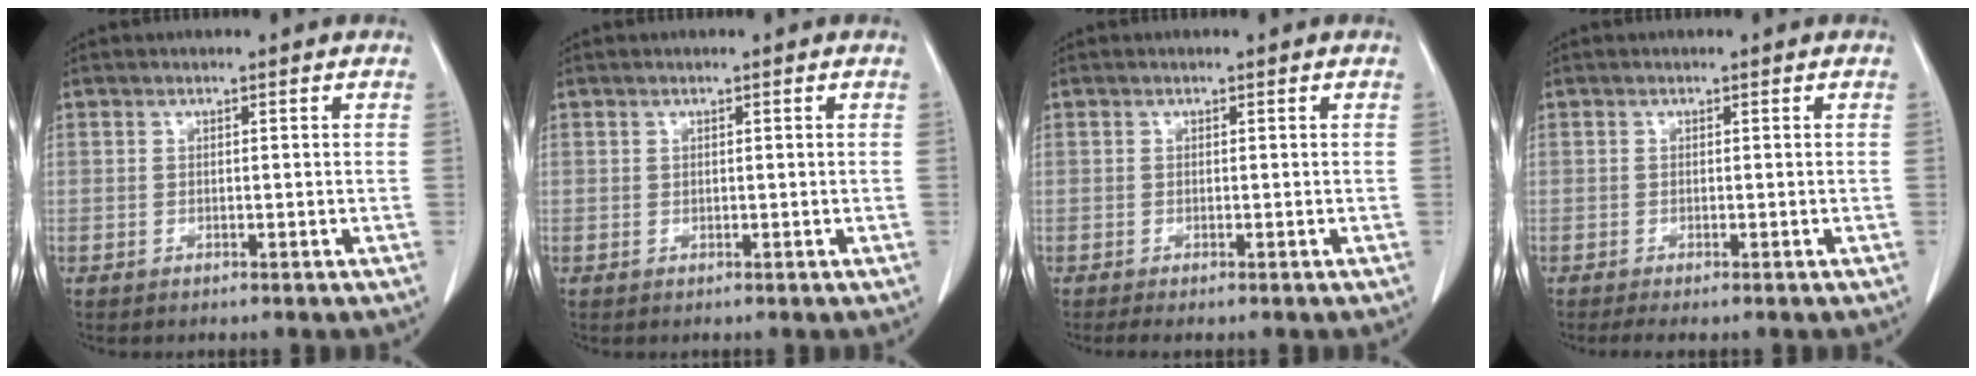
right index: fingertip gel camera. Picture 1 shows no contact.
{"total": 0.0}
{"total": 0.7, "force": [-0.5, 0.1, 0.5], "torque": [-0.011, -0.003, -0.009]}
{"total": 1.4, "force": [-1.1, 0.1, 0.9], "torque": [-0.013, -0.003, -0.017]}